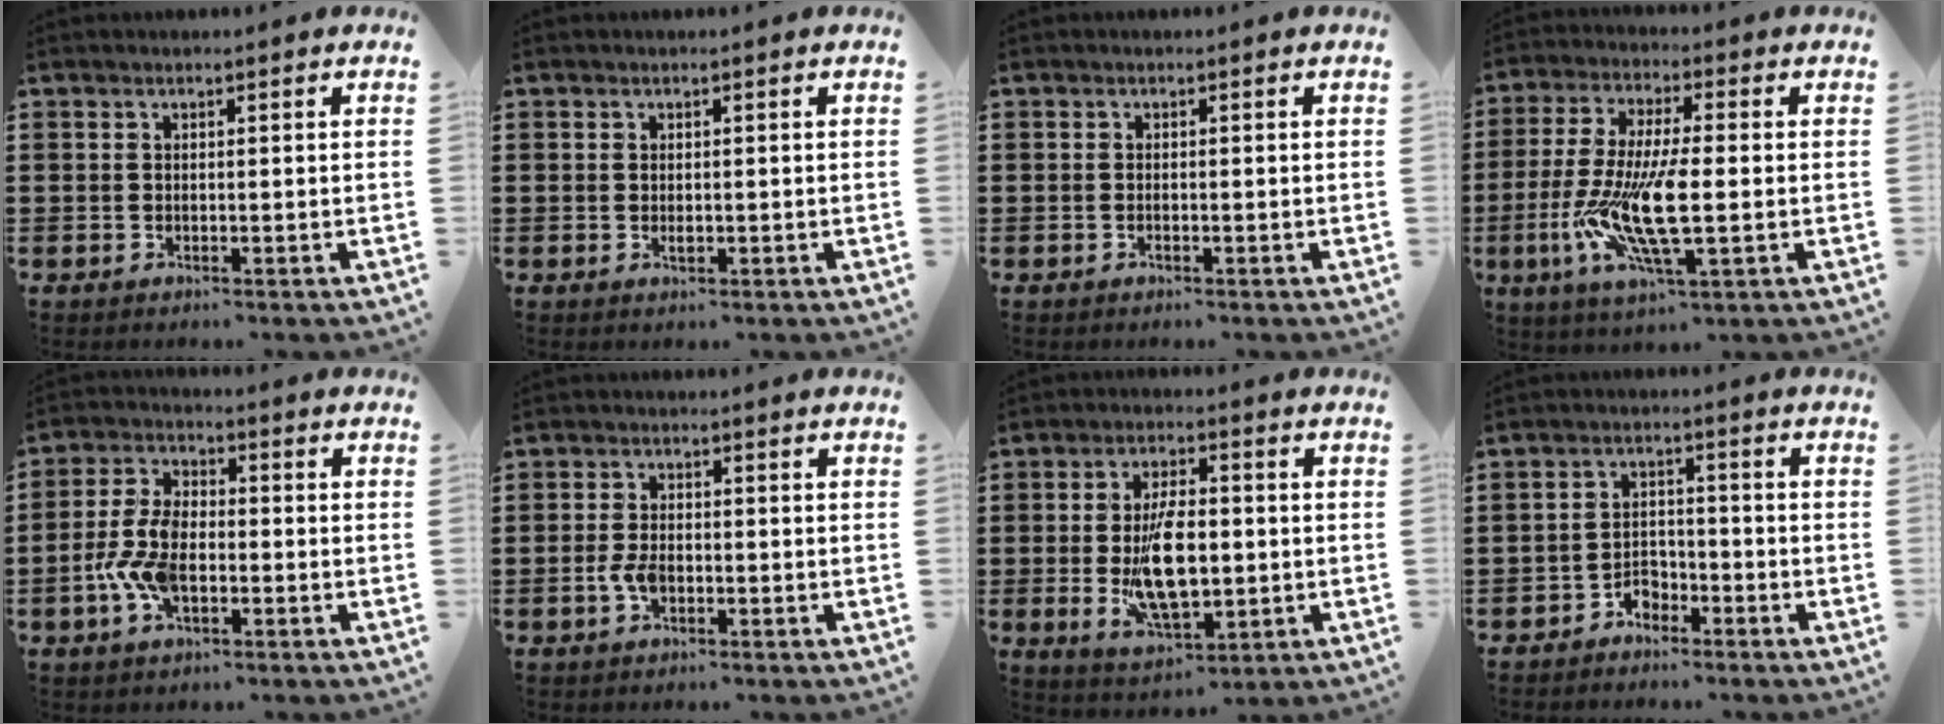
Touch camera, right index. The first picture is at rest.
{"total": 0.9, "force": [-0.1, 0.3, 0.8], "torque": [-0.015, -0.001, -0.001]}
{"total": 0.5, "force": [-0.3, 0.0, 0.5], "torque": [-0.009, -0.005, -0.004]}
{"total": 12.3, "force": [-2.7, 3.4, 11.5], "torque": [-0.254, -0.020, -0.054]}
{"total": 7.5, "force": [-2.1, 4.0, 6.0], "torque": [-0.145, -0.001, -0.045]}
{"total": 3.0, "force": [-1.0, 1.6, 2.3], "torque": [-0.056, -0.005, -0.020]}
{"total": 10.7, "force": [-1.0, 5.0, 9.4], "torque": [-0.187, -0.005, -0.019]}
{"total": 3.0, "force": [-2.6, 1.5, 0.5], "torque": [-0.016, 0.006, -0.054]}